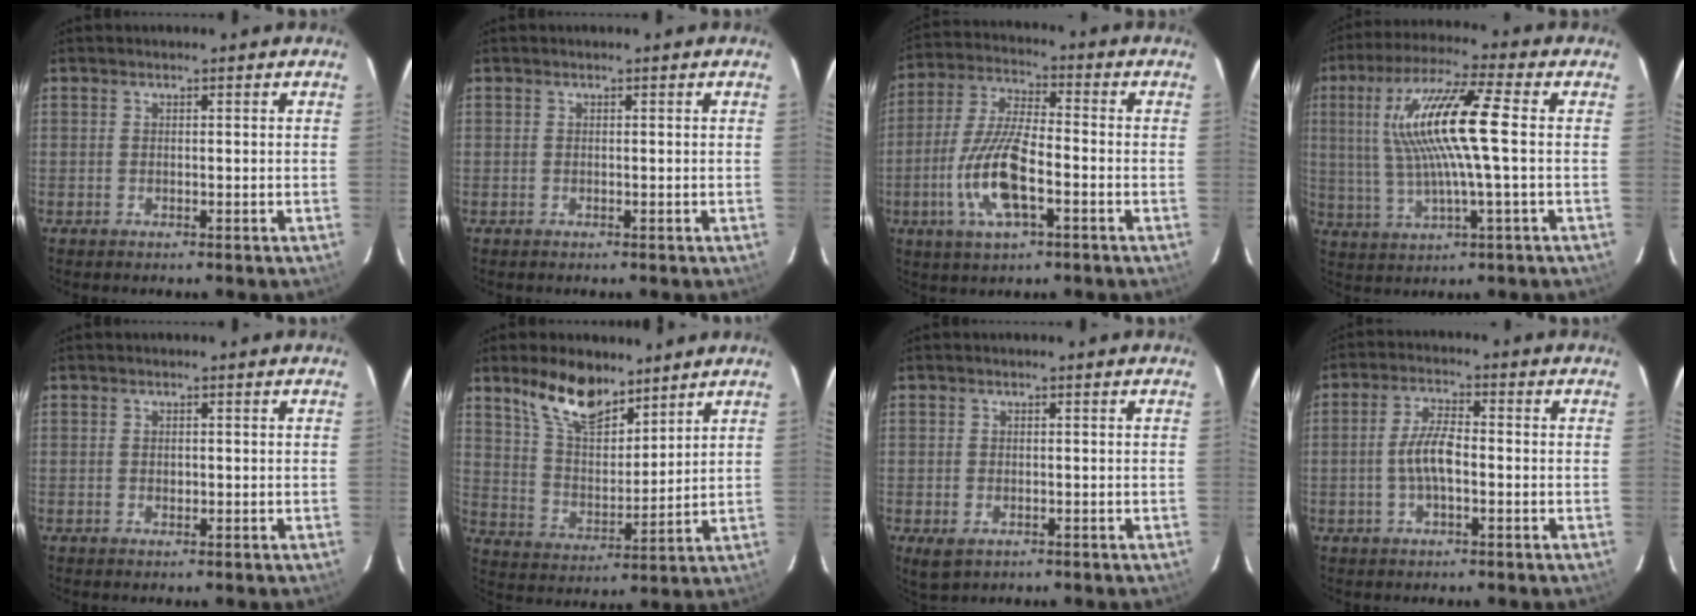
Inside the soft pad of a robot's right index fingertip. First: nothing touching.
{"total": 0.0}
{"total": 13.1, "force": [-4.4, 4.0, 11.6], "torque": [-0.248, -0.006, -0.085]}
{"total": 14.5, "force": [1.8, 1.3, 14.4], "torque": [-0.279, 0.010, 0.037]}
{"total": 0.8, "force": [0.0, 0.7, 0.4], "torque": [-0.006, 0.000, 0.000]}
{"total": 12.3, "force": [9.0, 5.2, 6.7], "torque": [-0.120, 0.005, 0.171]}
{"total": 3.1, "force": [-1.3, 2.1, 1.9], "torque": [-0.033, -0.009, -0.018]}
{"total": 5.8, "force": [-1.2, 1.9, 5.4], "torque": [-0.108, 0.007, -0.023]}